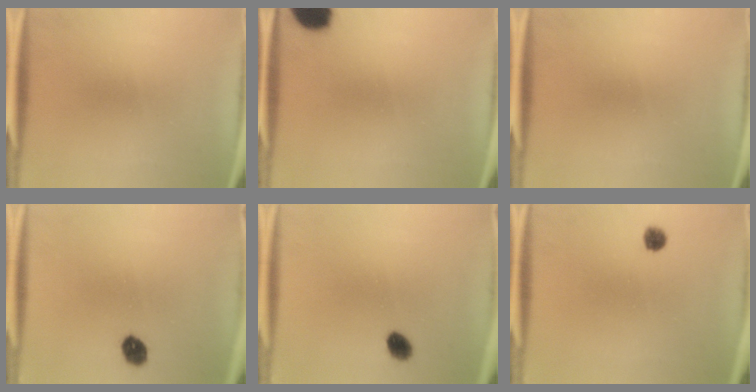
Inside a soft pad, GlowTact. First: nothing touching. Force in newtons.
{"total": 9.6}
{"total": 0.0}
{"total": 4.0}
{"total": 3.6}
{"total": 2.2}